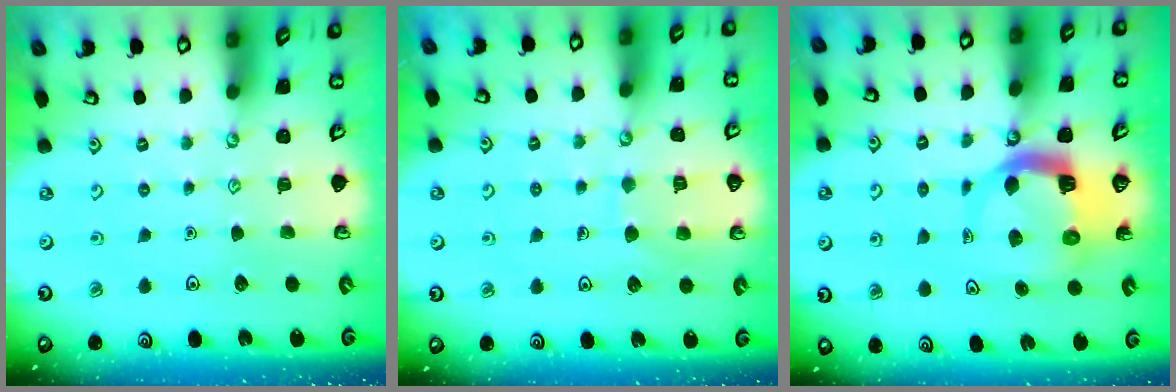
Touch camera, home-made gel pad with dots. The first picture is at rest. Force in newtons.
{"total": 6.8, "press": 6.8, "slide": 0.6}
{"total": 6.6, "press": 6.5, "slide": 0.8}